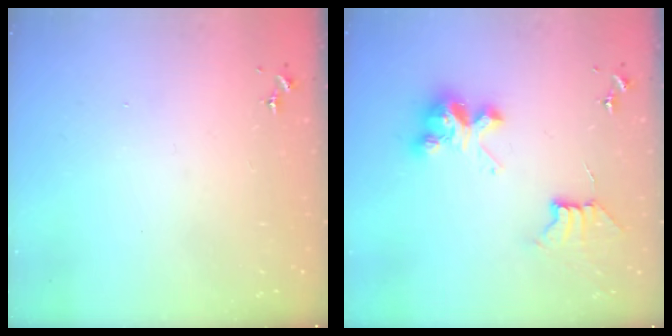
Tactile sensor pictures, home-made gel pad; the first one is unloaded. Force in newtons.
{"total": 9.0, "press": 9.0, "slide": 0.6}